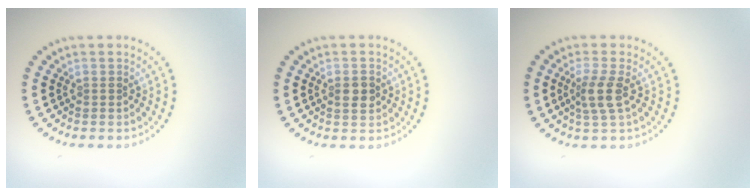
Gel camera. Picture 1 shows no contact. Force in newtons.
{"total": 1.8, "press": 1.8, "slide": 0.2}
{"total": 2.5, "press": 2.1, "slide": 1.4}